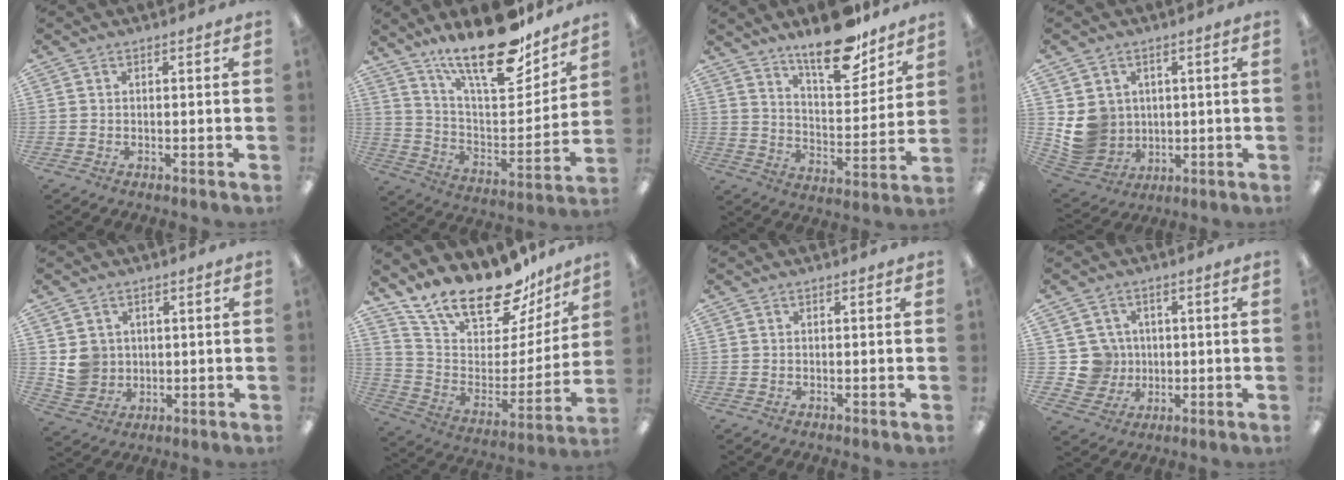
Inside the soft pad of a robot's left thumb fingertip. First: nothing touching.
{"total": 23.0, "force": [17.4, 7.3, 13.1], "torque": [-0.216, -0.113, 0.297]}
{"total": 16.7, "force": [13.1, 5.8, 8.5], "torque": [-0.126, -0.085, 0.225]}
{"total": 8.9, "force": [1.3, 8.6, 1.9], "torque": [-0.058, -0.011, 0.036]}
{"total": 6.3, "force": [1.7, 6.0, 1.1], "torque": [-0.016, 0.003, 0.037]}
{"total": 21.6, "force": [17.8, 8.0, 9.4], "torque": [-0.155, -0.131, 0.311]}
{"total": 0.0}
{"total": 7.9, "force": [1.1, 7.8, 0.8], "torque": [-0.029, 0.004, 0.031]}